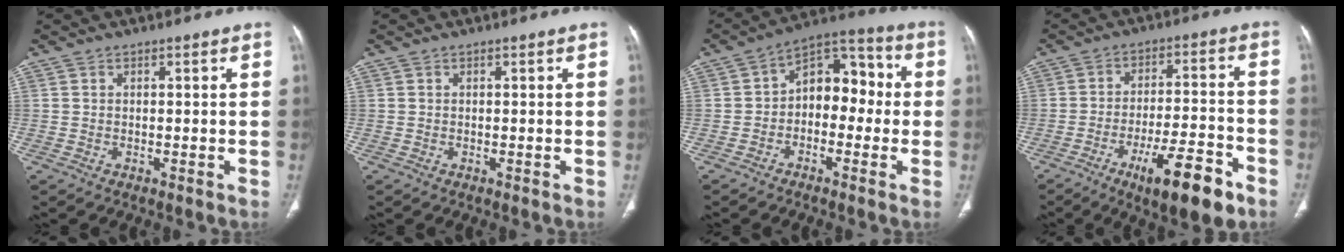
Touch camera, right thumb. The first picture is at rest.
{"total": 0.0}
{"total": 11.1, "force": [-0.6, 7.4, 8.2], "torque": [-0.074, 0.047, -0.028]}
{"total": 14.4, "force": [-8.1, 3.9, 11.2], "torque": [-0.170, 0.043, -0.121]}